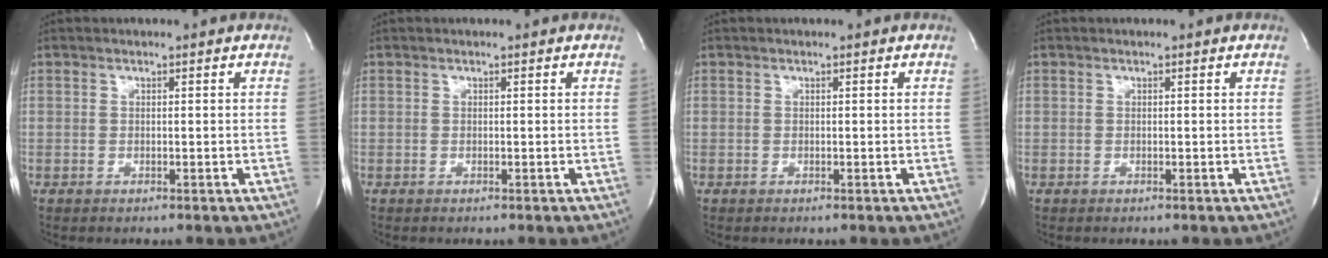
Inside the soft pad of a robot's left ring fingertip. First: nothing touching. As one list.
[{"total": 0.0}, {"total": 0.0}, {"total": 0.0}]